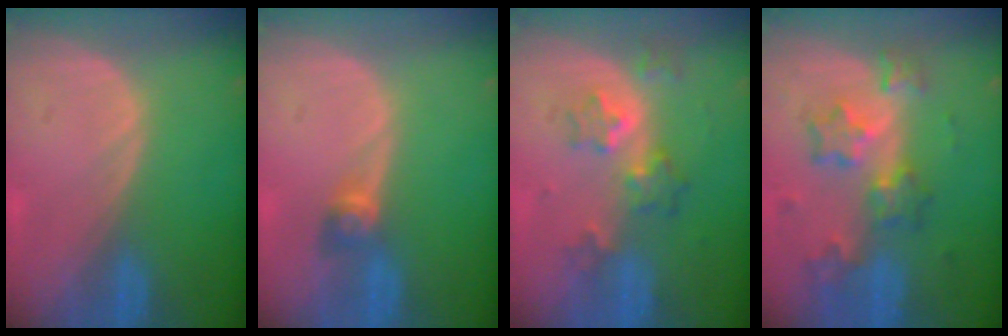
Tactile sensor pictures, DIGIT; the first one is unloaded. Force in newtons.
{"total": 2.6, "press": 2.4, "slide": 1.0}
{"total": 6.3, "press": 5.5, "slide": 3.1}
{"total": 8.4, "press": 7.3, "slide": 4.1}